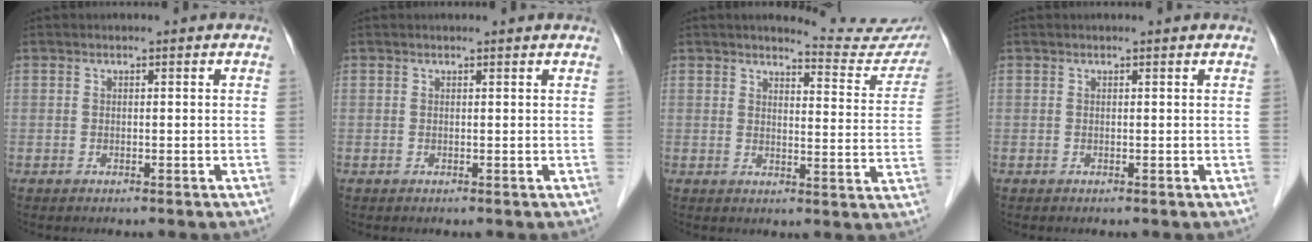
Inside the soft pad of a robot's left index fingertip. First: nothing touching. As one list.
[{"total": 1.2, "force": [1.2, -0.1, 0.2], "torque": [-0.014, 0.001, 0.013]}, {"total": 11.6, "force": [11.4, 0.8, 1.6], "torque": [-0.007, -0.063, 0.115]}, {"total": 0.6, "force": [0.6, 0.0, 0.1], "torque": [-0.008, -0.001, 0.007]}]